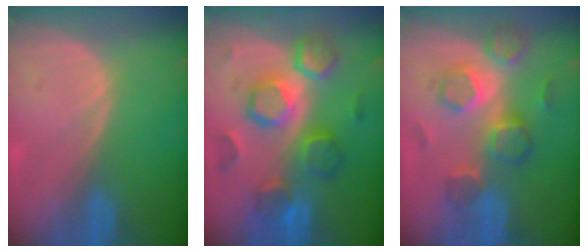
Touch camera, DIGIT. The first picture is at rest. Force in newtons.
{"total": 9.8, "press": 9.8, "slide": 0.6}
{"total": 9.0, "press": 7.8, "slide": 4.4}